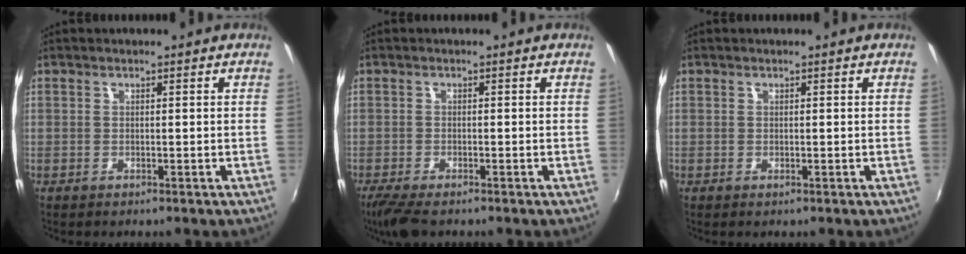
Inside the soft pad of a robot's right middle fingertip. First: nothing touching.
{"total": 5.5, "force": [-4.1, 1.3, 3.4], "torque": [-0.081, -0.026, -0.078]}
{"total": 0.0}